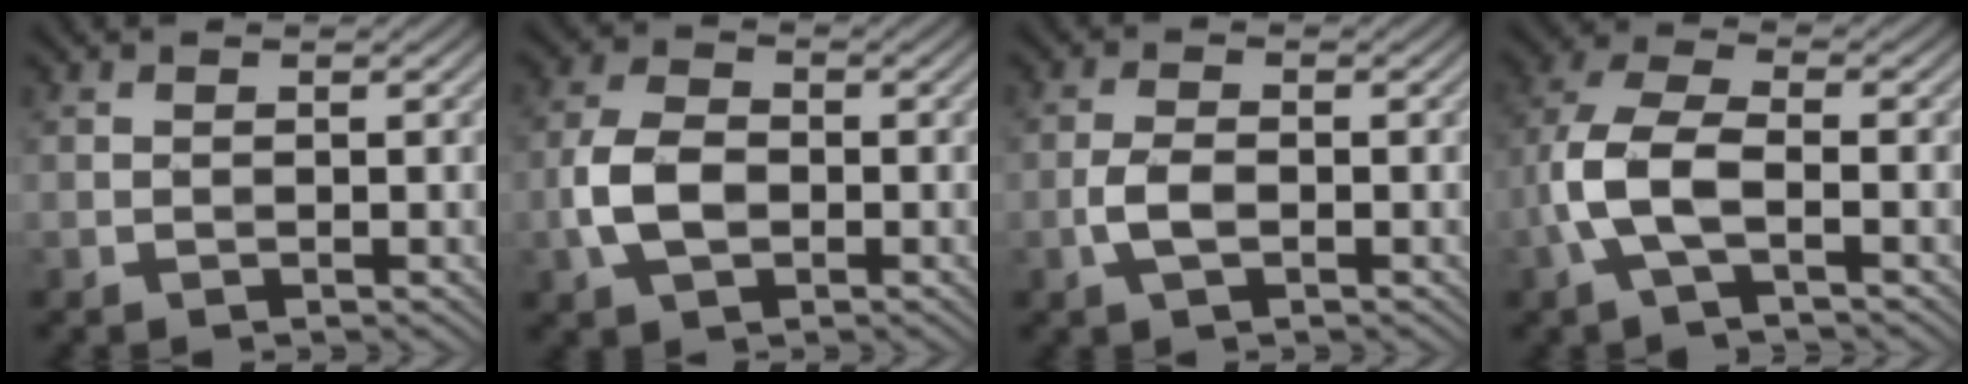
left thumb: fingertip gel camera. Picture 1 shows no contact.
{"total": 5.9, "force": [-1.4, 3.7, 4.3], "torque": [-0.104, 0.000, -0.031]}
{"total": 2.9, "force": [-1.1, 1.2, 2.4], "torque": [-0.057, 0.000, -0.026]}
{"total": 7.0, "force": [-2.1, 2.7, 6.1], "torque": [-0.148, 0.010, -0.050]}